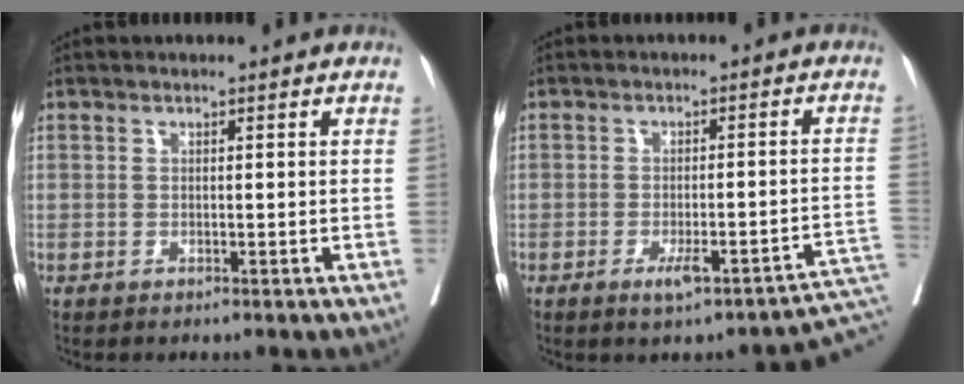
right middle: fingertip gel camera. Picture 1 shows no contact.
{"total": 8.1, "force": [-4.8, 1.8, 6.3], "torque": [-0.064, 0.015, -0.058]}